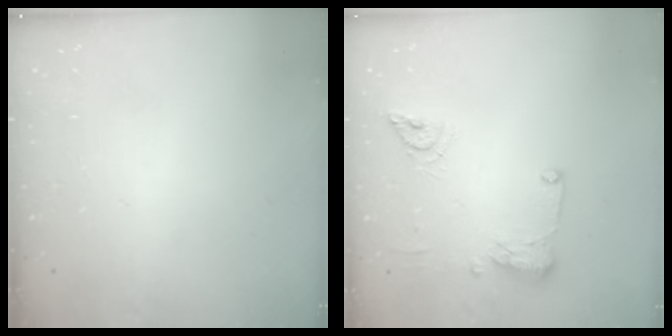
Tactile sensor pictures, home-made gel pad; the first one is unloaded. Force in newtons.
{"total": 11.2, "press": 11.1, "slide": 1.5}